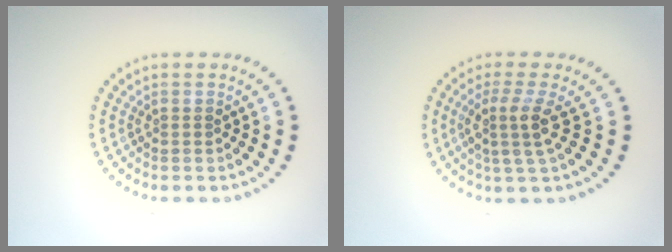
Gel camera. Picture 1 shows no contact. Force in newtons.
{"total": 3.0, "press": 2.3, "slide": 2.0}